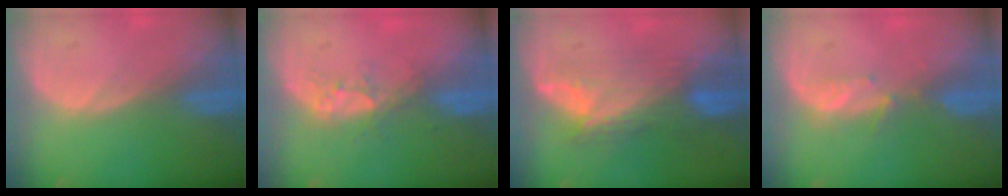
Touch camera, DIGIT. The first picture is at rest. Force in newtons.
{"total": 3.7, "press": 3.2, "slide": 1.9}
{"total": 7.6, "press": 7.2, "slide": 2.3}
{"total": 2.3, "press": 2.1, "slide": 0.8}